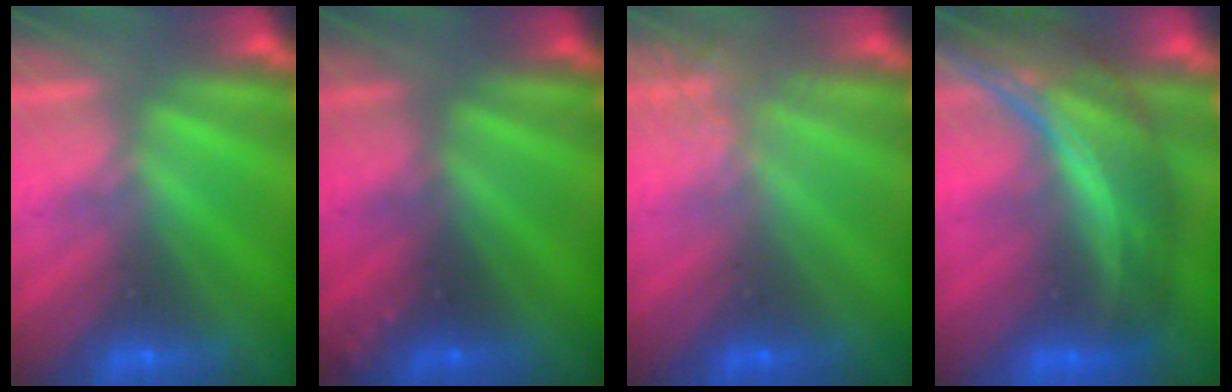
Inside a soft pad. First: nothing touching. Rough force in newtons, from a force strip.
{"total": 2.3}
{"total": 2.4}
{"total": 8.1}